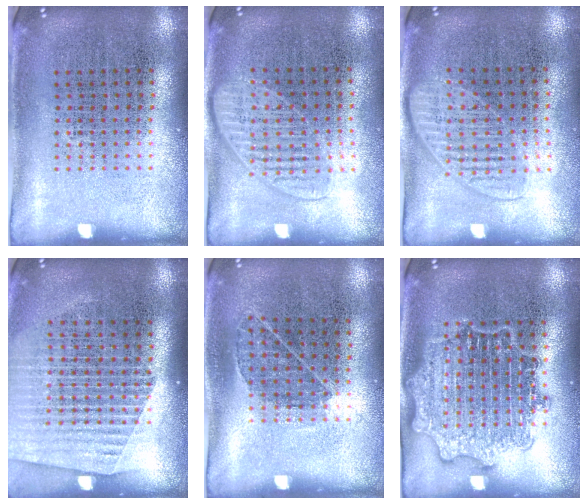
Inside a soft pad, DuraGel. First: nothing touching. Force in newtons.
{"total": 1.4, "press": 1.3, "slide": 0.6}
{"total": 1.4, "press": 1.3, "slide": 0.6}
{"total": 1.6, "press": 1.5, "slide": 0.6}
{"total": 0.8, "press": 0.7, "slide": 0.5}
{"total": 3.1, "press": 3.0, "slide": 0.5}